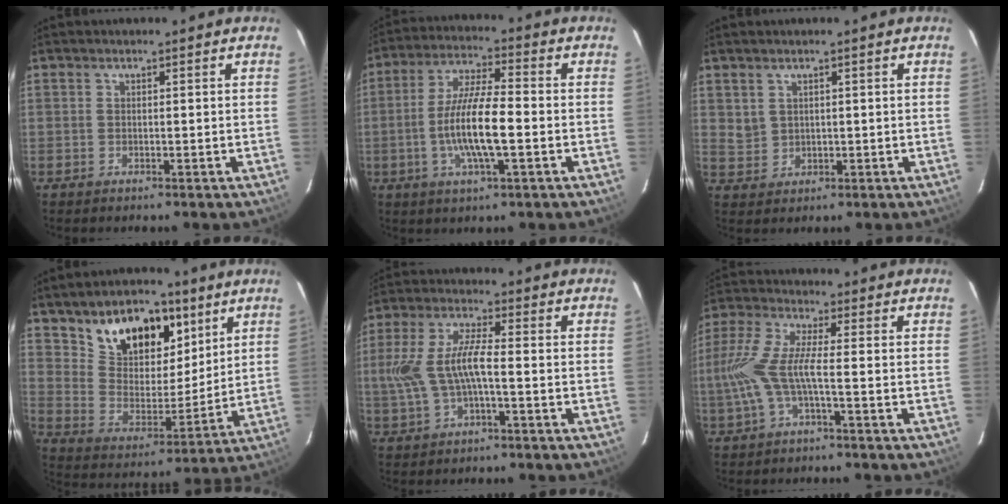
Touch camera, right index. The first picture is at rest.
{"total": 11.4, "force": [-2.6, 2.1, 11.0], "torque": [-0.215, -0.003, -0.049]}
{"total": 2.5, "force": [1.3, 2.0, 0.7], "torque": [-0.010, 0.004, 0.035]}
{"total": 16.5, "force": [9.6, 9.9, 9.2], "torque": [-0.168, 0.026, 0.174]}
{"total": 9.0, "force": [-1.4, 2.6, 8.5], "torque": [-0.183, 0.005, -0.021]}
{"total": 8.5, "force": [-2.3, 0.9, 8.1], "torque": [-0.189, -0.001, -0.041]}